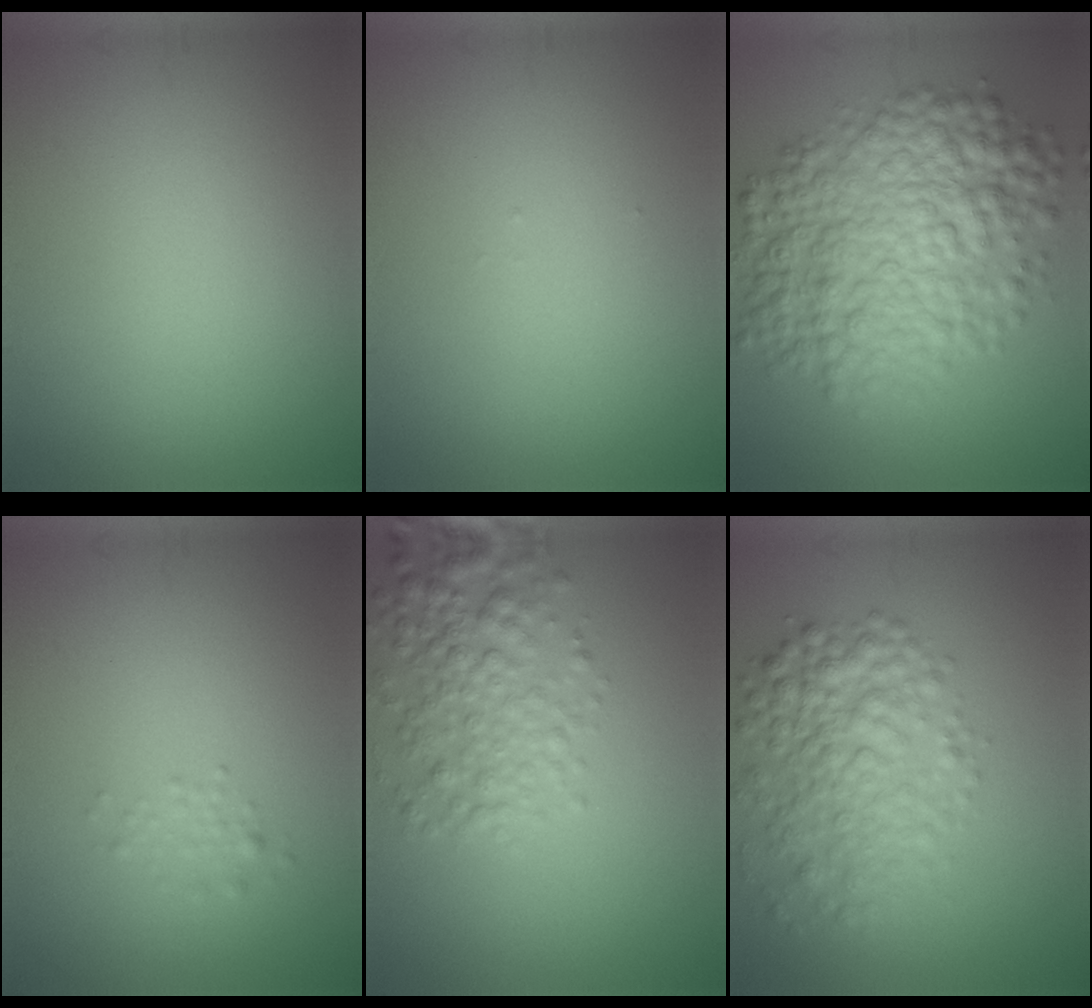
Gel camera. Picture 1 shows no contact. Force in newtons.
{"total": 0.0}
{"total": 10.0, "press": 10.0, "slide": 0.1}
{"total": 1.0, "press": 1.0, "slide": 0.0}
{"total": 4.4, "press": 4.4, "slide": 0.1}
{"total": 5.8, "press": 5.8, "slide": 0.2}